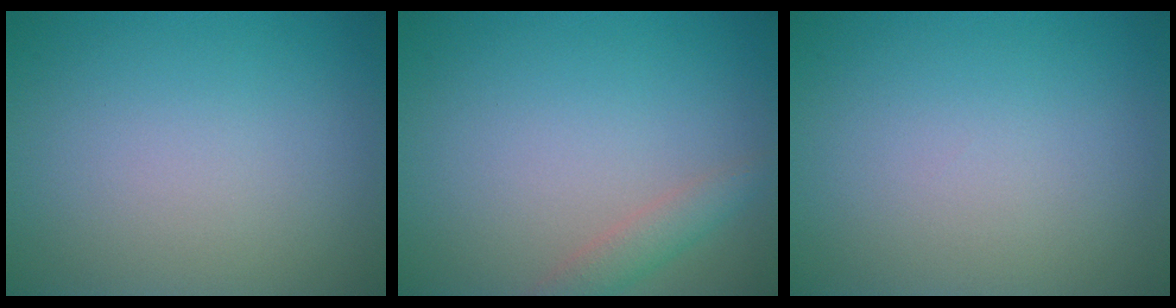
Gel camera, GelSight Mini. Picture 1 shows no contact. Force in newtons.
{"total": 1.9, "press": 1.9, "slide": 0.1}
{"total": 0.0}